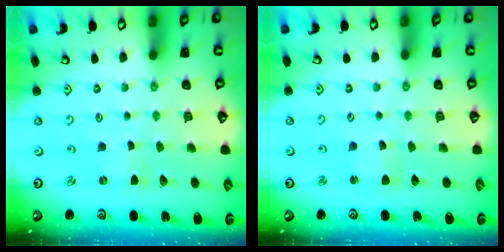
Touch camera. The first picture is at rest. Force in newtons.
{"total": 2.2, "press": 2.2, "slide": 0.3}